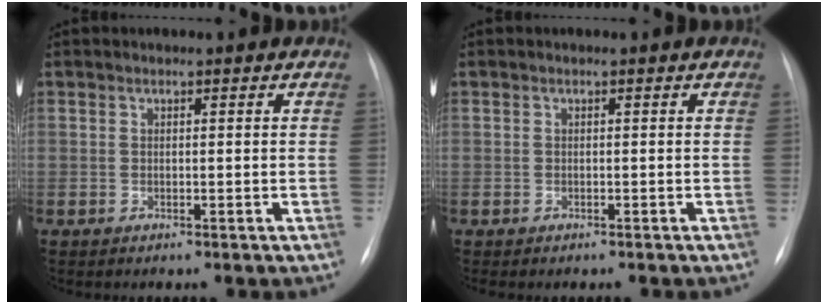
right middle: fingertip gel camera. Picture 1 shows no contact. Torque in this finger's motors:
{"motor_torque": [0.10, -0.07, 0.00, 0.00]}